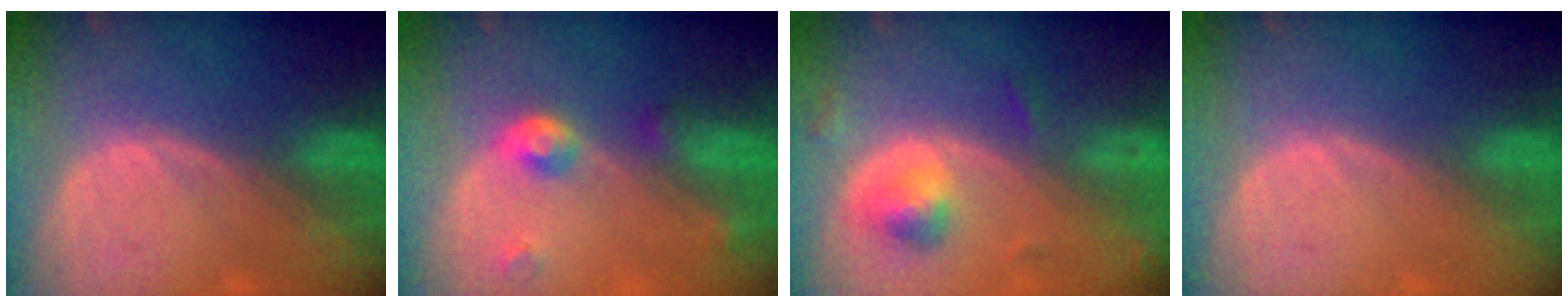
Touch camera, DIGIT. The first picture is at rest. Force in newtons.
{"total": 4.8, "press": 4.4, "slide": 2.0}
{"total": 4.7, "press": 4.7, "slide": 0.4}
{"total": 0.0}